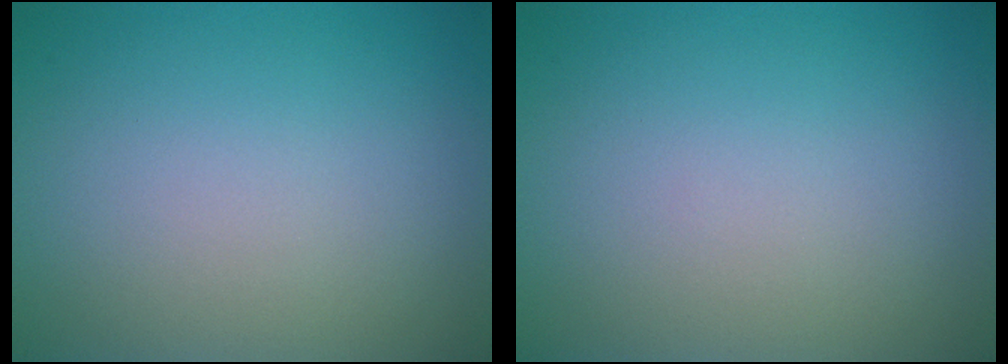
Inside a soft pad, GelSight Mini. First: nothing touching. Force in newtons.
{"total": 0.0}